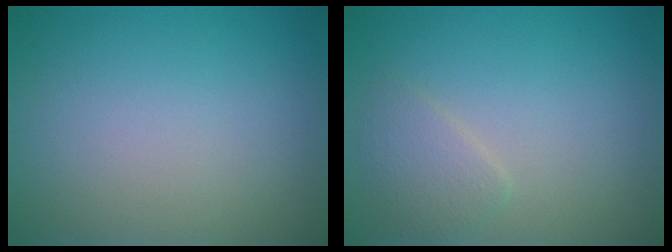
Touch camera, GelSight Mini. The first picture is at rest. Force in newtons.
{"total": 1.8, "press": 1.8, "slide": 0.1}